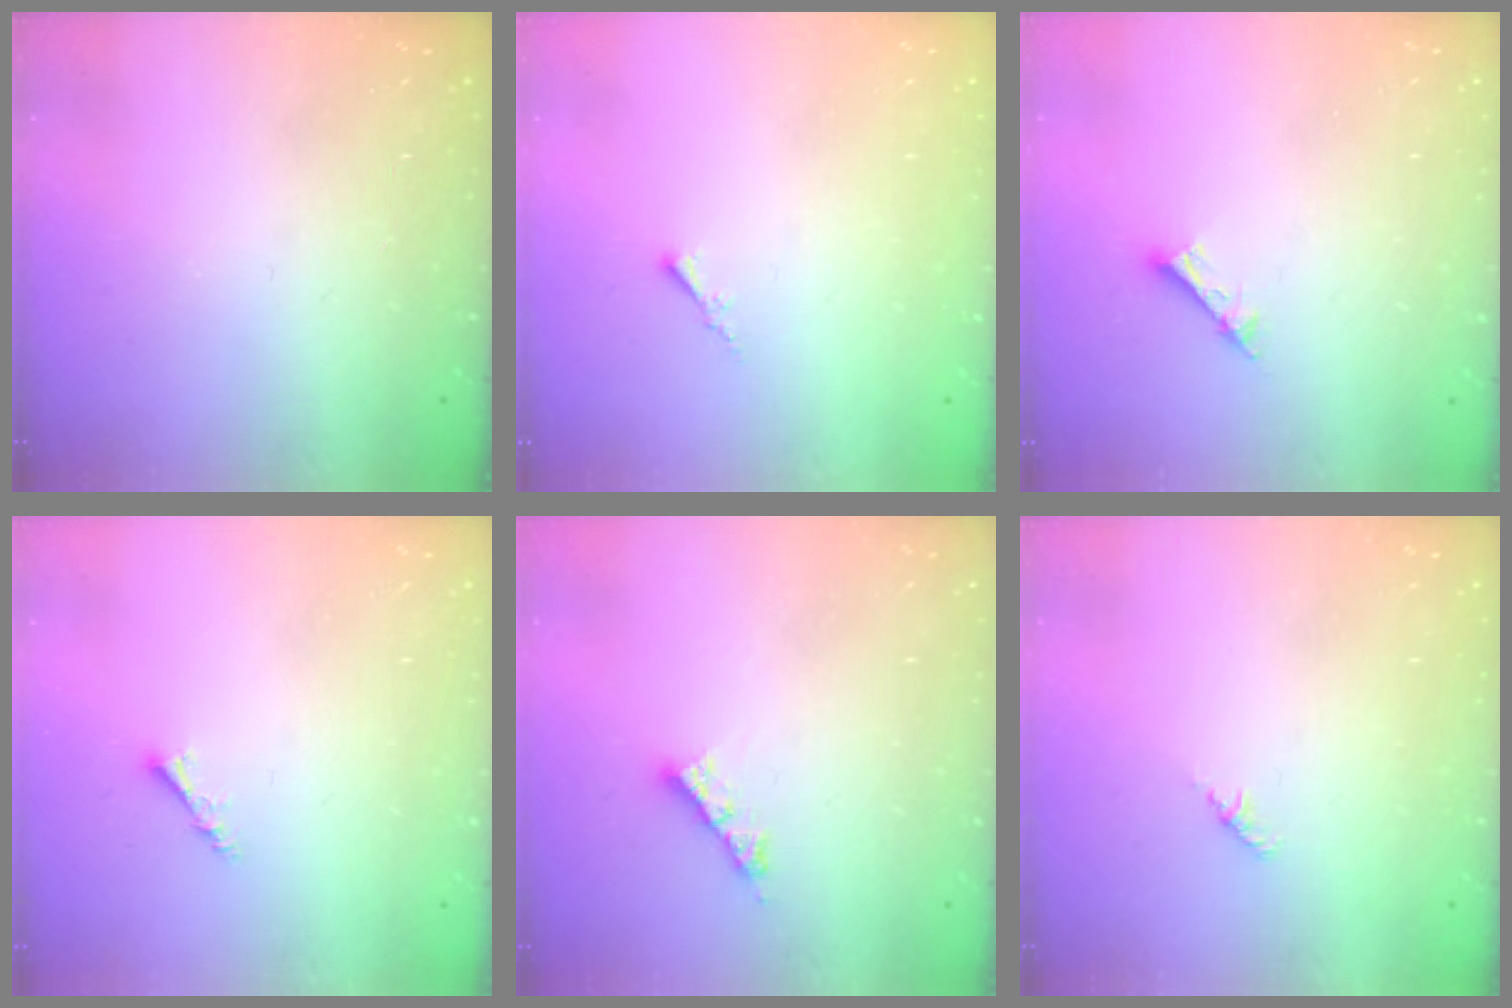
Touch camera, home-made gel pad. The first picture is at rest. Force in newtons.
{"total": 0.0}
{"total": 3.6, "press": 3.6, "slide": 0.2}
{"total": 3.0, "press": 2.9, "slide": 0.6}
{"total": 4.1, "press": 4.0, "slide": 0.3}
{"total": 1.8, "press": 1.7, "slide": 0.6}